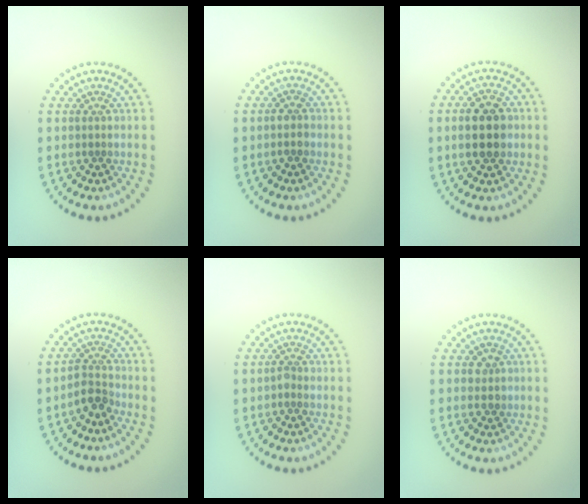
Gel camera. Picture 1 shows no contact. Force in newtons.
{"total": 1.2, "press": 1.0, "slide": 0.5}
{"total": 4.5, "press": 4.5, "slide": 0.2}
{"total": 2.4, "press": 1.8, "slide": 1.5}
{"total": 0.7, "press": 0.6, "slide": 0.3}
{"total": 1.4, "press": 1.3, "slide": 0.5}